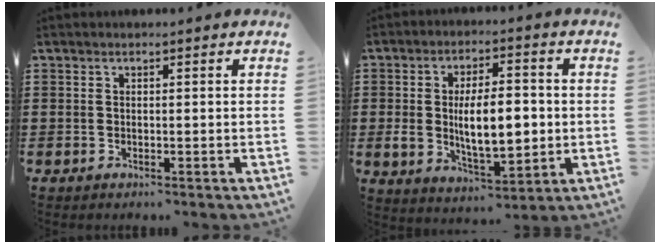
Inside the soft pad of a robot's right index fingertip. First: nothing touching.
{"total": 10.3, "force": [-0.3, 5.2, 8.9], "torque": [-0.157, 0.005, -0.007]}